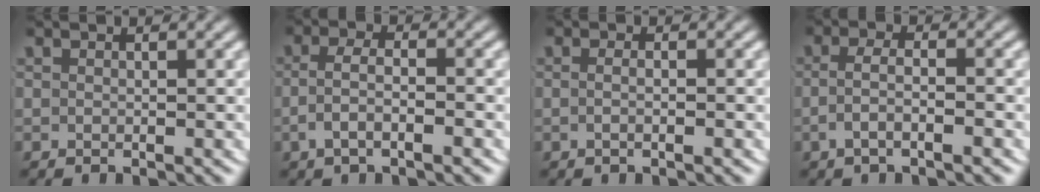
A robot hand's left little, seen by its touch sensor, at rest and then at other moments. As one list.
[{"total": 3.1, "force": [-1.7, 1.2, 2.3], "torque": [-0.045, -0.007, -0.028]}, {"total": 1.2, "force": [-0.7, 0.0, 0.9], "torque": [-0.017, -0.003, -0.011]}, {"total": 2.8, "force": [-1.6, 0.8, 2.1], "torque": [-0.042, -0.008, -0.027]}]